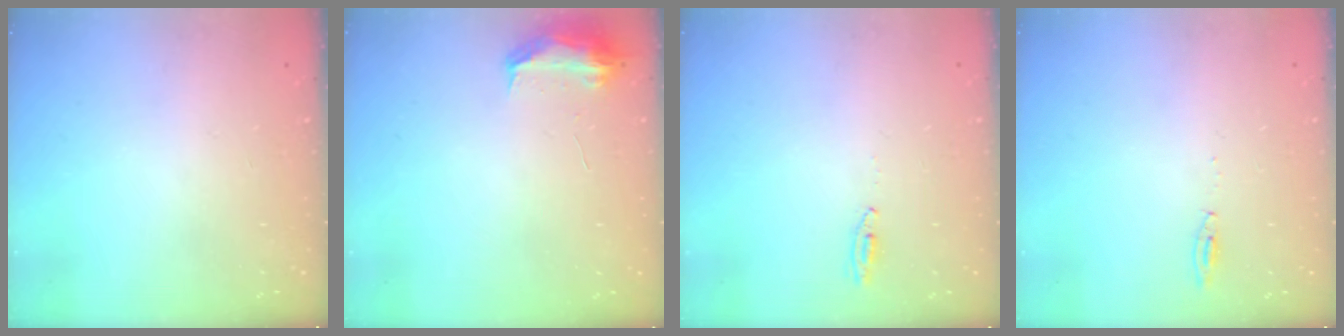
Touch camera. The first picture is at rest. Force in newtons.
{"total": 7.9, "press": 7.9, "slide": 0.2}
{"total": 2.9, "press": 2.7, "slide": 1.1}
{"total": 3.8, "press": 3.8, "slide": 0.8}